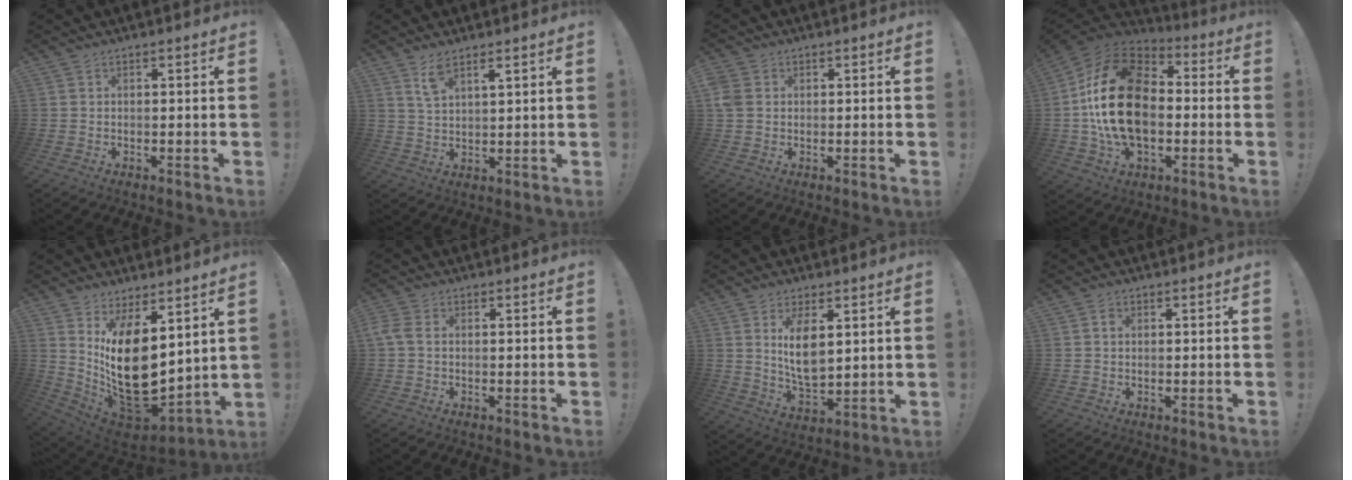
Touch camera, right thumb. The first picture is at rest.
{"total": 5.2, "force": [3.9, 1.5, 3.1], "torque": [-0.049, -0.021, 0.068]}
{"total": 4.2, "force": [0.7, 3.5, 2.2], "torque": [-0.042, 0.003, 0.016]}
{"total": 26.7, "force": [0.1, 17.0, 20.6], "torque": [-0.394, 0.028, 0.010]}
{"total": 20.4, "force": [2.5, 11.7, 16.5], "torque": [-0.292, -0.042, 0.063]}
{"total": 2.3, "force": [0.1, 1.5, 1.8], "torque": [-0.036, 0.007, 0.003]}
{"total": 9.9, "force": [3.6, 5.3, 7.6], "torque": [-0.135, -0.025, 0.063]}
{"total": 1.1, "force": [0.3, 0.9, 0.6], "torque": [-0.008, 0.003, 0.003]}